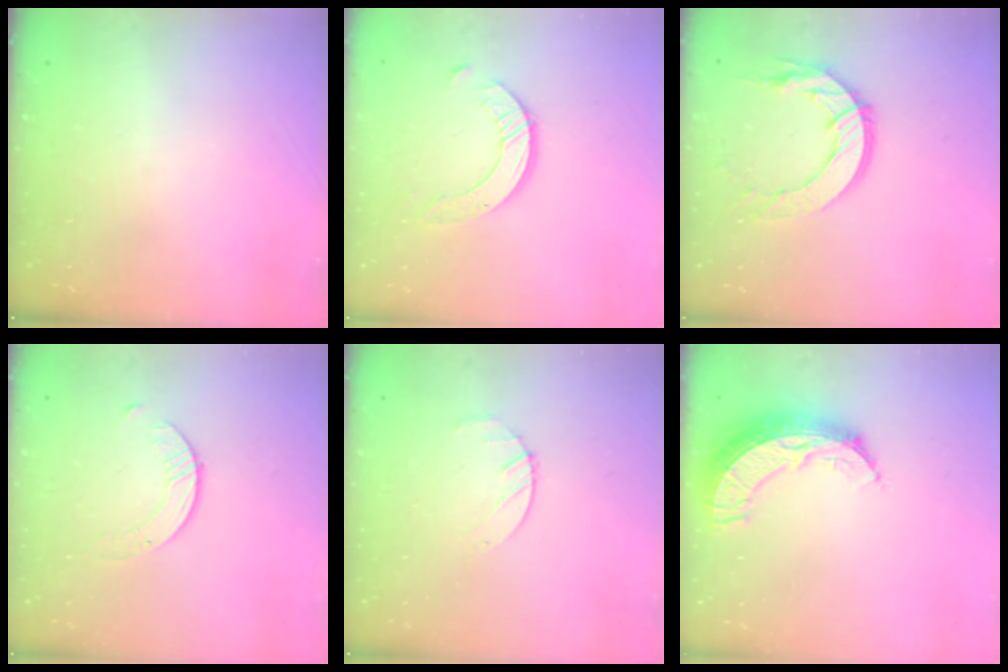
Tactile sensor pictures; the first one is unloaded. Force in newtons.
{"total": 8.0, "press": 7.9, "slide": 0.8}
{"total": 12.1, "press": 12.1, "slide": 0.8}
{"total": 1.7, "press": 1.7, "slide": 0.2}
{"total": 2.4, "press": 2.3, "slide": 0.3}
{"total": 10.5, "press": 10.4, "slide": 0.9}